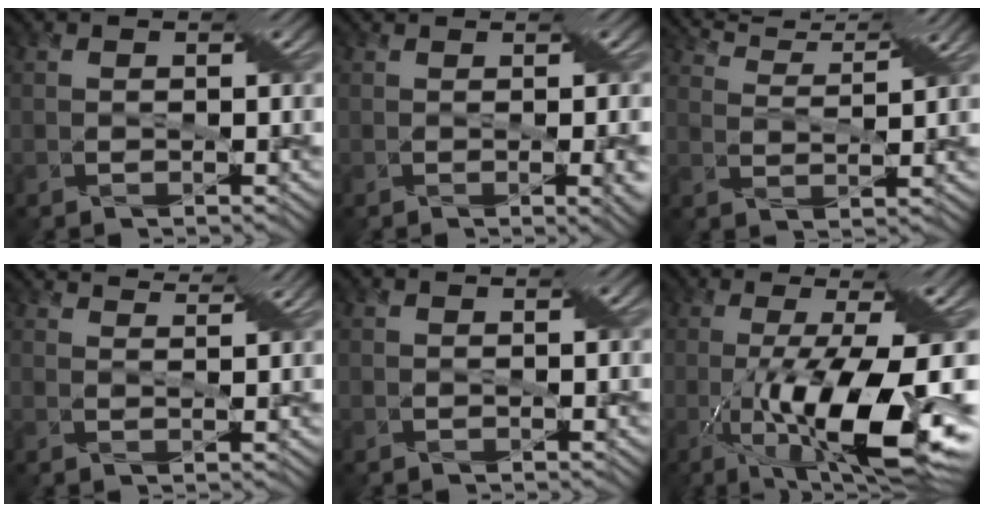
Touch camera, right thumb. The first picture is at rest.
{"total": 3.4, "force": [-0.1, 1.3, 3.2], "torque": [-0.042, -0.008, 0.000]}
{"total": 6.8, "force": [6.5, -0.4, 2.1], "torque": [-0.072, 0.004, 0.116]}
{"total": 4.5, "force": [4.3, 0.1, 1.3], "torque": [-0.038, 0.001, 0.061]}
{"total": 0.0}
{"total": 15.0, "force": [-4.5, 3.0, 14.0], "torque": [-0.240, -0.015, -0.065]}